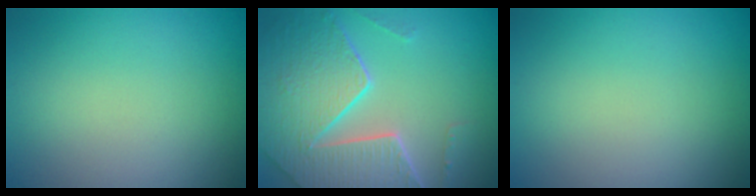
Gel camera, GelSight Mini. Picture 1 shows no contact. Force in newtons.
{"total": 7.9, "press": 5.6, "slide": 5.6}
{"total": 0.0}